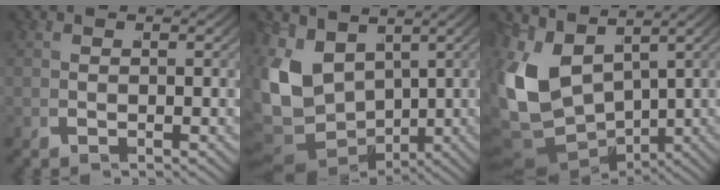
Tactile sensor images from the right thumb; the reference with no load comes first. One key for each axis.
{"total": 10.2, "fx": -1.6, "fy": 7.7, "fz": 6.6, "tx": -0.180, "ty": -0.062, "tz": 0.001}
{"total": 11.0, "fx": -0.9, "fy": 8.1, "fz": 7.5, "tx": -0.194, "ty": -0.051, "tz": 0.007}